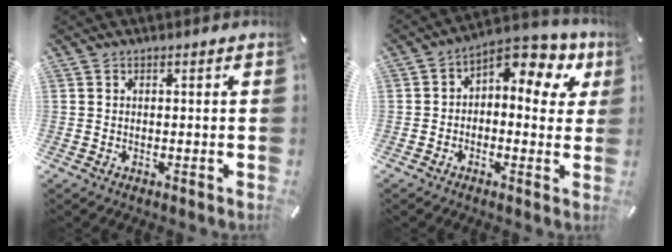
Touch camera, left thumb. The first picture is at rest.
{"total": 7.5, "force": [3.0, 4.4, 5.3], "torque": [-0.080, -0.025, 0.047]}